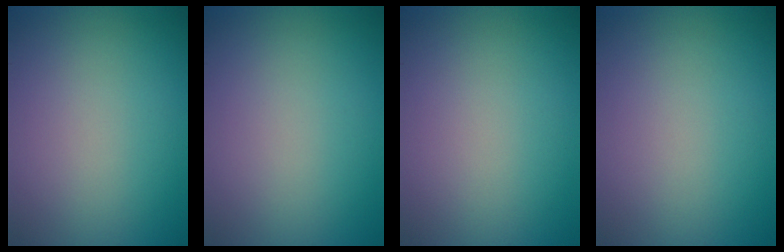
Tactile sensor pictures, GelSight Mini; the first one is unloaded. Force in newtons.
{"total": 0.0}
{"total": 0.0}
{"total": 0.0}